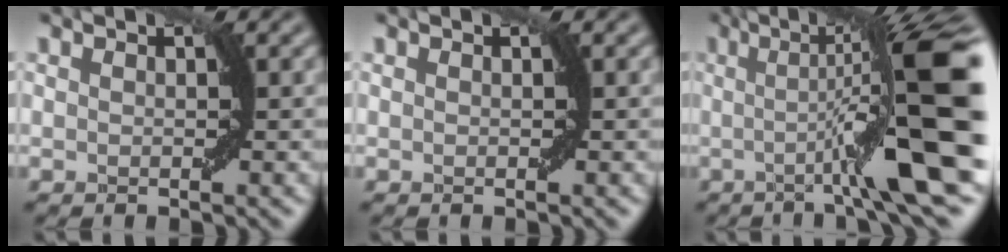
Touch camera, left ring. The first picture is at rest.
{"total": 0.0}
{"total": 9.7, "force": [-2.7, 1.7, 9.2], "torque": [-0.124, -0.001, -0.042]}